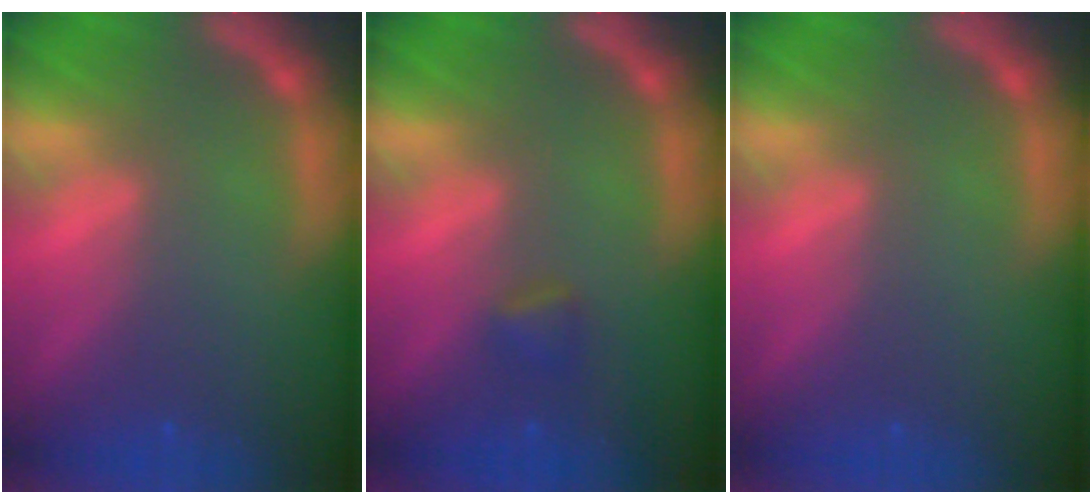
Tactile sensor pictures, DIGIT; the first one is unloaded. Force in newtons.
{"total": 1.4}
{"total": 0.0}